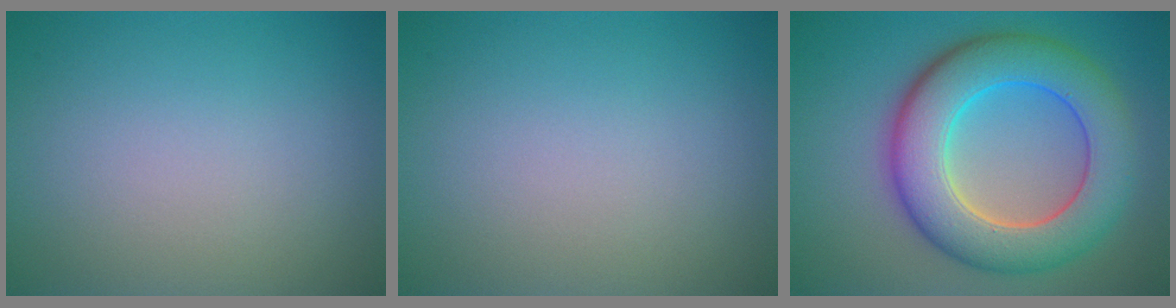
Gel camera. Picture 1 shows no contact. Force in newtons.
{"total": 0.0}
{"total": 9.6, "press": 9.6, "slide": 0.6}